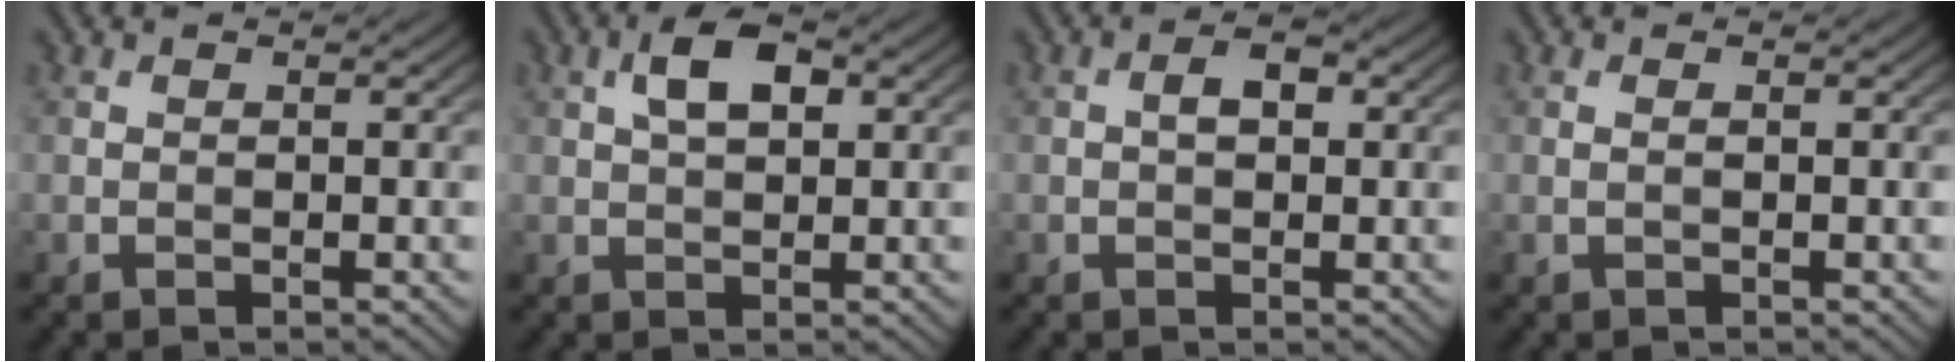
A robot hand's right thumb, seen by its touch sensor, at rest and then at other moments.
{"total": 4.5, "force": [1.5, 2.2, 3.6], "torque": [-0.073, 0.010, 0.024]}
{"total": 2.3, "force": [0.3, 1.3, 1.9], "torque": [-0.032, 0.006, 0.001]}
{"total": 0.5, "force": [0.0, -0.1, 0.5], "torque": [-0.012, 0.002, -0.001]}